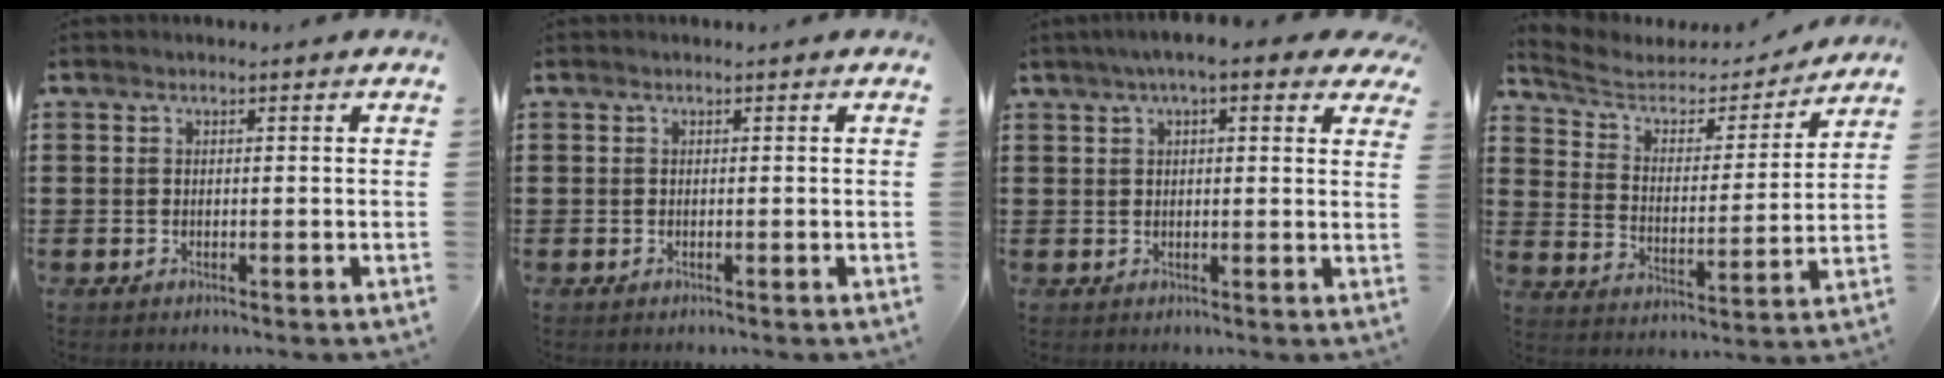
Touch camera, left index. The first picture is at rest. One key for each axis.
{"total": 0.0}
{"total": 5.0, "fx": 3.3, "fy": 0.7, "fz": 3.6, "tx": -0.079, "ty": 0.007, "tz": 0.057}
{"total": 5.2, "fx": 4.3, "fy": 2.3, "fz": 1.8, "tx": -0.063, "ty": -0.026, "tz": 0.067}